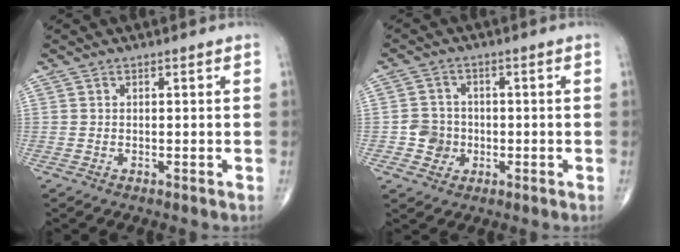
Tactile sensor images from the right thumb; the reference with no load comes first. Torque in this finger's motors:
{"motor_torque": [0.51, 0.35, -0.07, -0.18, 0.02]}